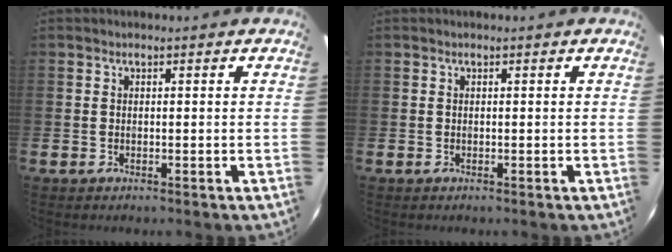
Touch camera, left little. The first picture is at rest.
{"total": 0.0}